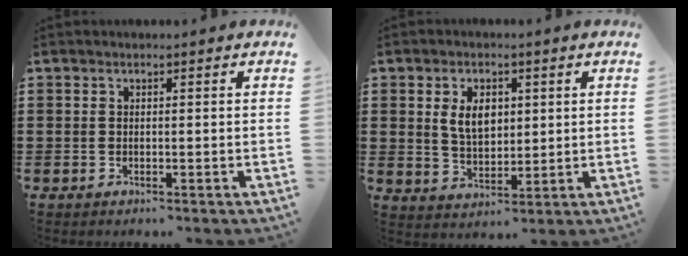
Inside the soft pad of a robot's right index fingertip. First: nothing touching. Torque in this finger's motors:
{"motor_torque": [1.31, 0.18, 0.24, 0.06]}